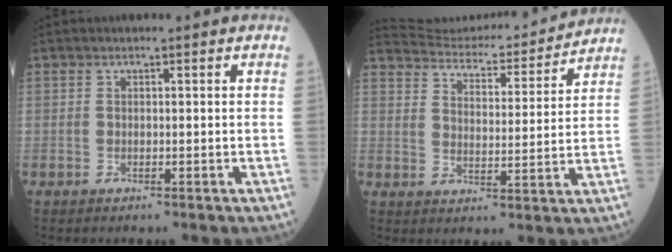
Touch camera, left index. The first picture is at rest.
{"total": 16.7, "force": [16.3, 1.2, 3.2], "torque": [-0.050, -0.020, 0.222]}